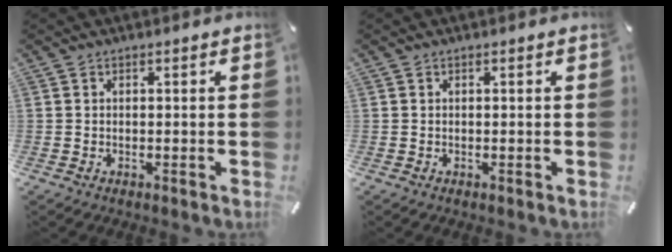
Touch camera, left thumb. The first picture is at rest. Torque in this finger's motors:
{"motor_torque": [0.00, 0.00, 0.00, 0.00, 0.00]}